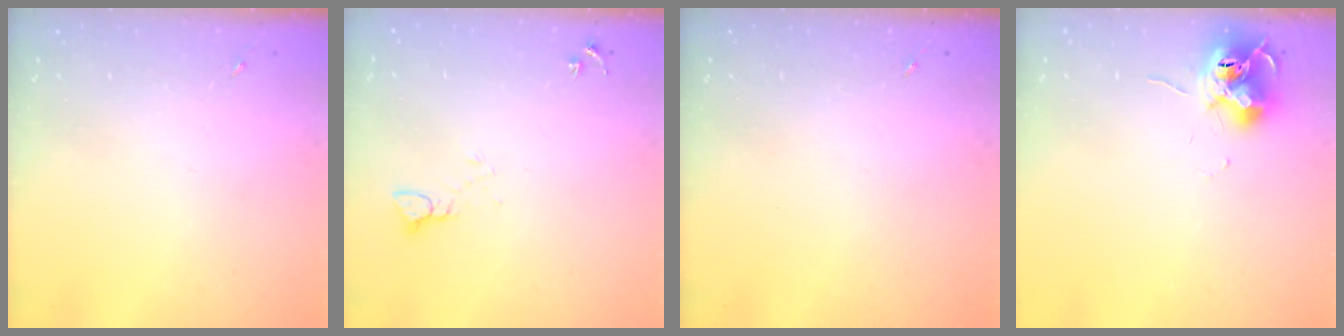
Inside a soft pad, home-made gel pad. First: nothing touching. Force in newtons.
{"total": 3.7, "press": 3.7, "slide": 0.1}
{"total": 0.0}
{"total": 12.3, "press": 12.3, "slide": 0.8}